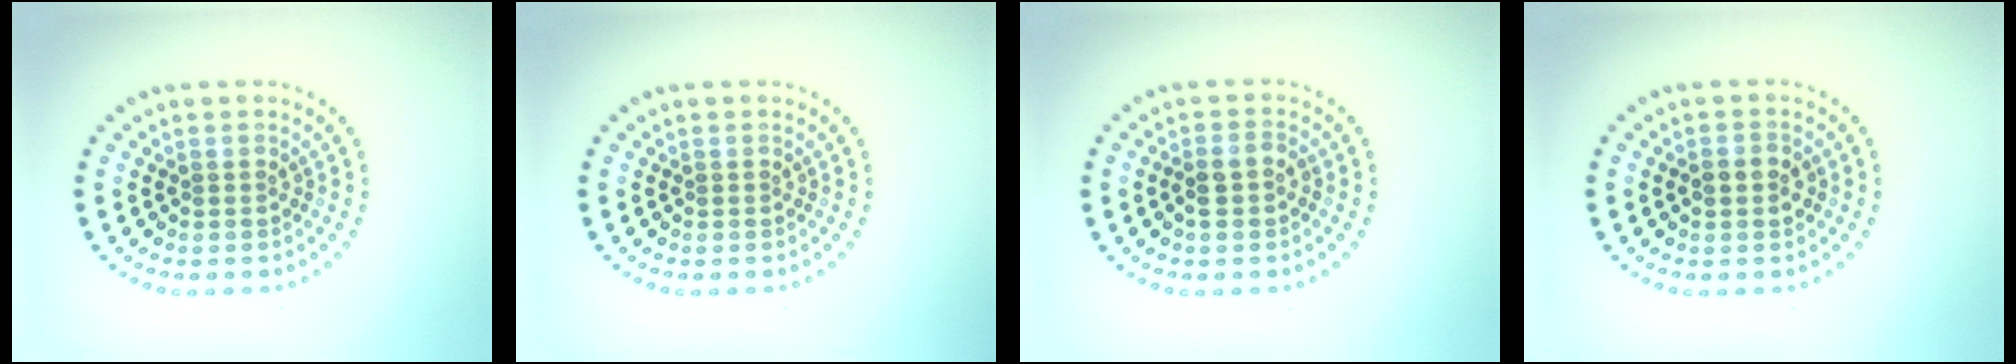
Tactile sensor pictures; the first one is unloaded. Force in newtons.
{"total": 0.0}
{"total": 2.0, "press": 1.9, "slide": 0.6}
{"total": 2.2, "press": 2.2, "slide": 0.1}